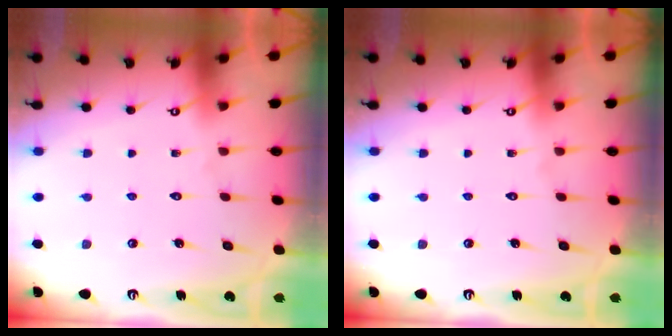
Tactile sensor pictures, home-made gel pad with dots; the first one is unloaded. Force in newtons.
{"total": 0.0}